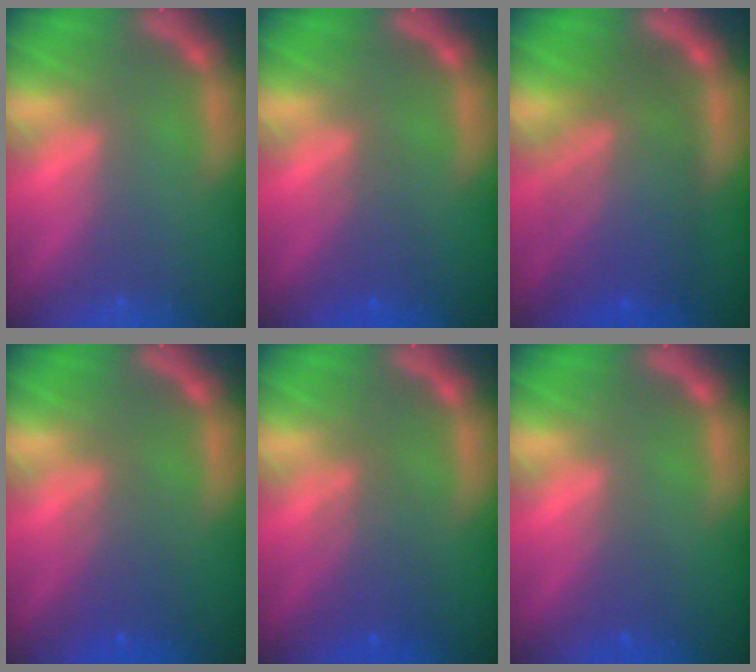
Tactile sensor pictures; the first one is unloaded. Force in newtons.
{"total": 2.5}
{"total": 9.1}
{"total": 3.1}
{"total": 3.6}
{"total": 1.4}